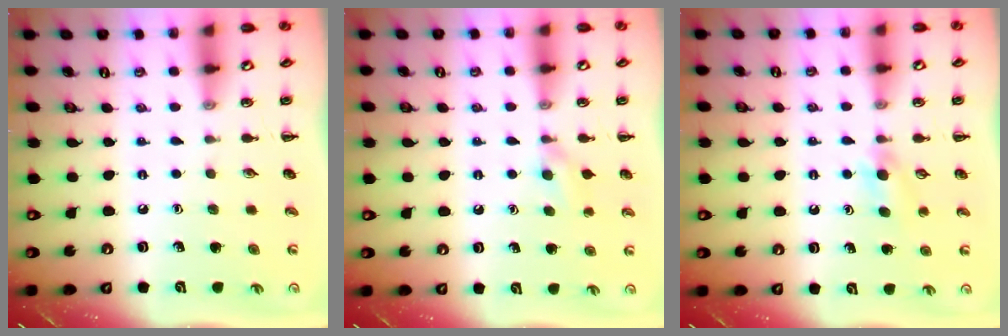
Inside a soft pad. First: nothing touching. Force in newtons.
{"total": 4.9, "press": 4.6, "slide": 1.8}
{"total": 3.8, "press": 3.6, "slide": 1.3}